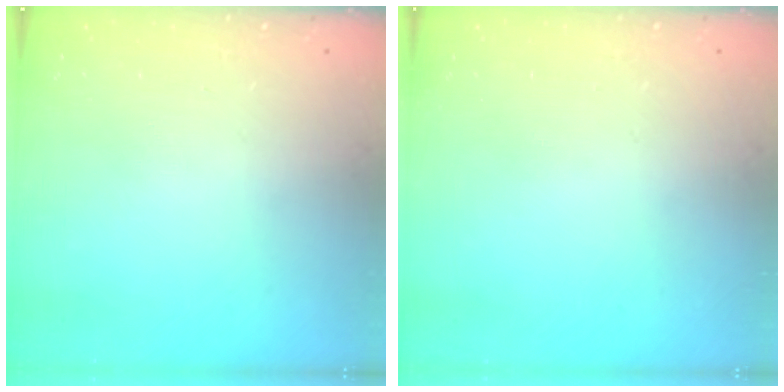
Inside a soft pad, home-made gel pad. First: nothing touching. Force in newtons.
{"total": 0.0}